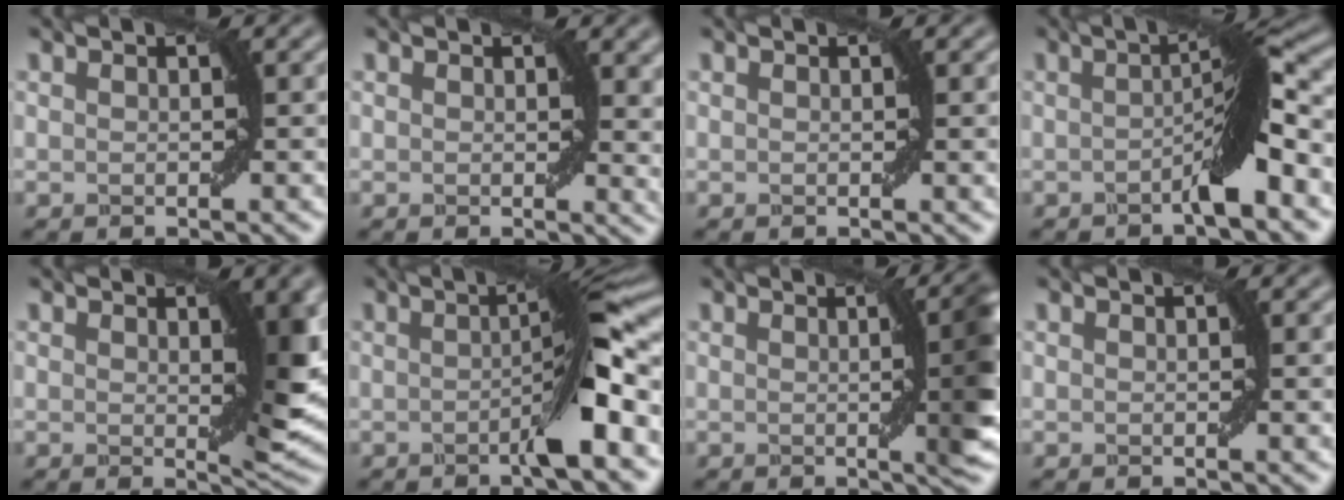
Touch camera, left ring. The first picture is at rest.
{"total": 2.9, "force": [1.0, 1.3, 2.4], "torque": [-0.019, -0.005, 0.014]}
{"total": 0.7, "force": [0.2, 0.0, 0.7], "torque": [-0.006, -0.002, 0.003]}
{"total": 4.2, "force": [-1.2, 0.3, 4.0], "torque": [-0.060, 0.017, -0.027]}
{"total": 4.0, "force": [1.0, 0.8, 3.8], "torque": [-0.047, -0.010, 0.017]}
{"total": 5.7, "force": [-1.0, 0.5, 5.6], "torque": [-0.078, 0.017, -0.027]}
{"total": 8.0, "force": [0.5, 2.2, 7.6], "torque": [-0.061, 0.011, 0.006]}
{"total": 0.7, "force": [0.2, 0.0, 0.7], "torque": [-0.007, -0.002, 0.003]}